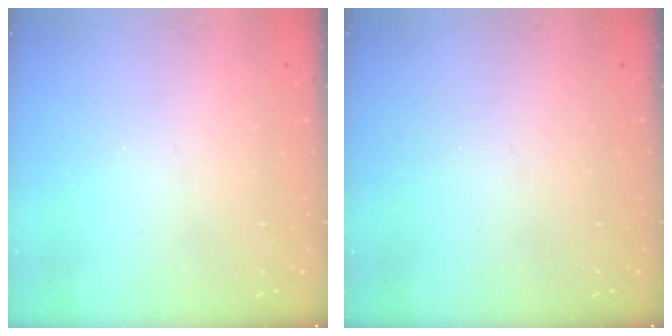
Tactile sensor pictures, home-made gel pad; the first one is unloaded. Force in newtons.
{"total": 0.0}